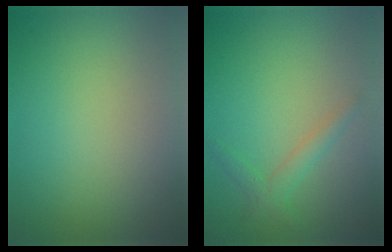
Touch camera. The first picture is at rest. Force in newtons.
{"total": 1.9, "press": 1.9, "slide": 0.0}